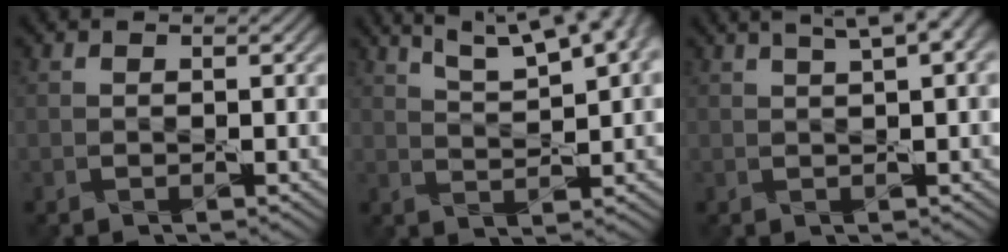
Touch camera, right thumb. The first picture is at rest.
{"total": 9.9, "force": [6.5, 2.6, 7.1], "torque": [-0.116, 0.020, 0.088]}
{"total": 6.0, "force": [3.1, 1.5, 5.0], "torque": [-0.068, 0.022, 0.034]}